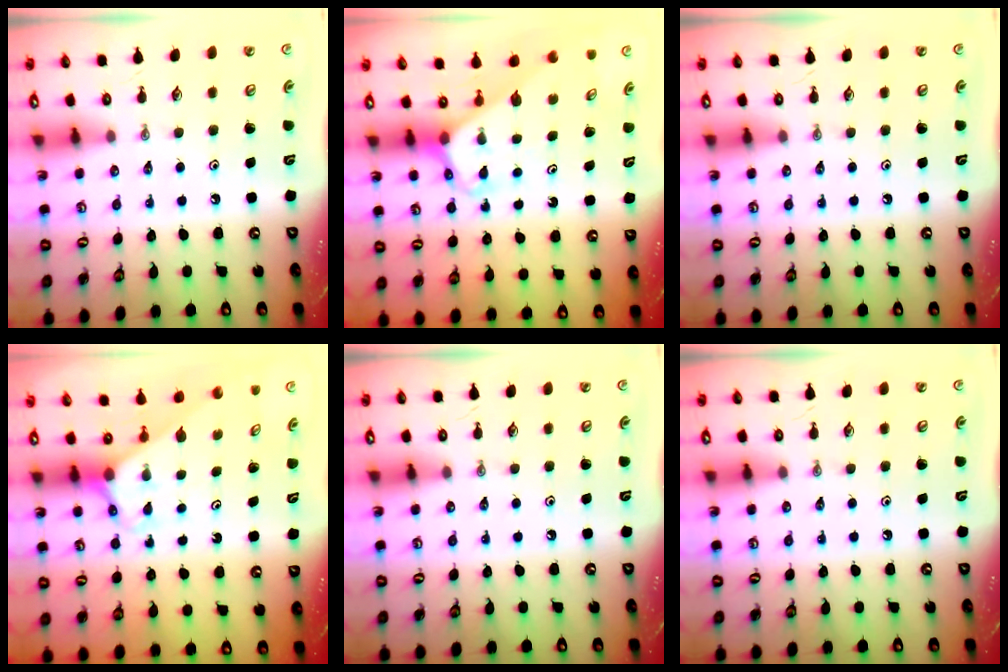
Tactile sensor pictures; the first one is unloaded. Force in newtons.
{"total": 3.2, "press": 3.2, "slide": 0.2}
{"total": 0.0}
{"total": 2.6, "press": 2.6, "slide": 0.2}
{"total": 0.0}
{"total": 0.0}